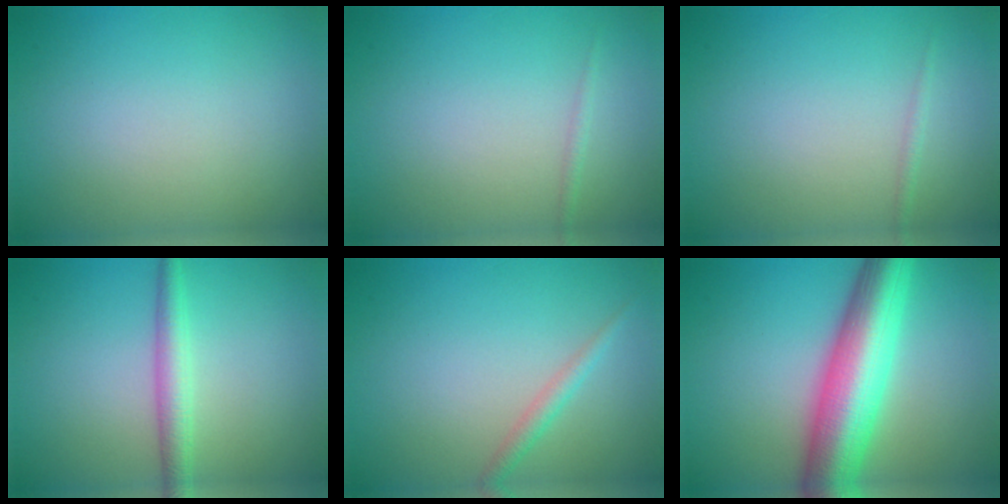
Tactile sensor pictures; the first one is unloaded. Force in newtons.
{"total": 0.6, "press": 0.6, "slide": 0.0}
{"total": 0.6, "press": 0.6, "slide": 0.0}
{"total": 2.7, "press": 2.7, "slide": 0.1}
{"total": 1.4, "press": 1.4, "slide": 0.1}
{"total": 10.3, "press": 10.3, "slide": 0.2}